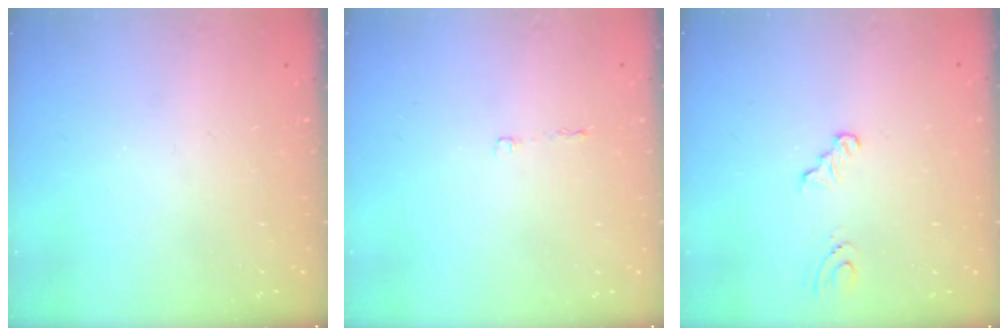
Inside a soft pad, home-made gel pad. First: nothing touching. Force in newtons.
{"total": 2.5, "press": 2.4, "slide": 0.4}
{"total": 3.1, "press": 2.8, "slide": 1.4}